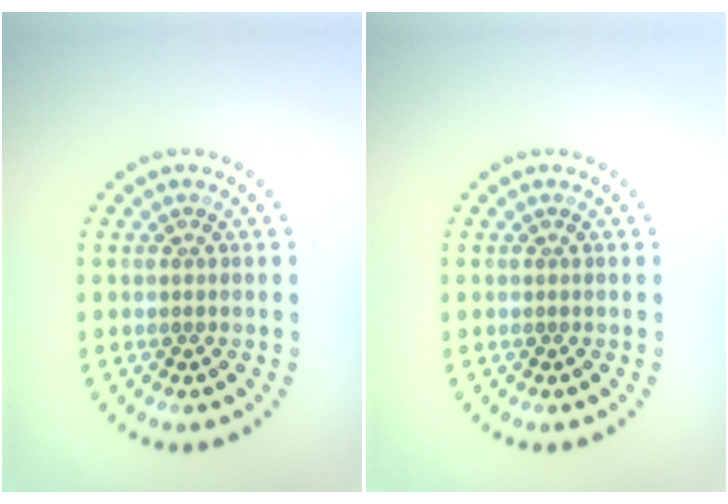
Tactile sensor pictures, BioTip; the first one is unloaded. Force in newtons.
{"total": 0.0}